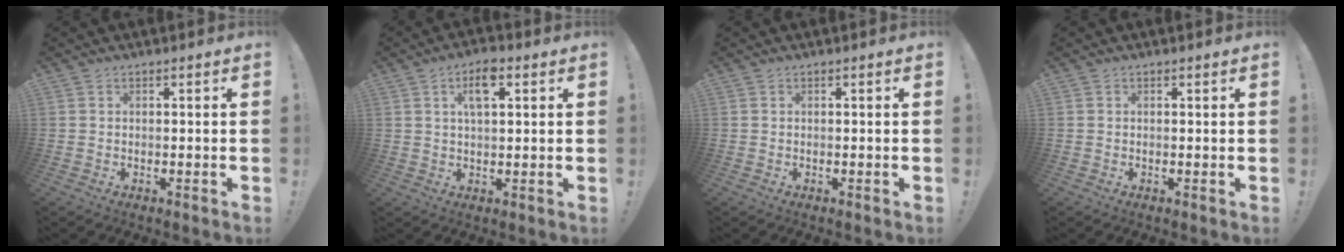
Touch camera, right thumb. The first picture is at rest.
{"total": 6.9, "force": [2.7, 3.1, 5.5], "torque": [-0.084, 0.000, 0.043]}
{"total": 0.0}
{"total": 0.0}